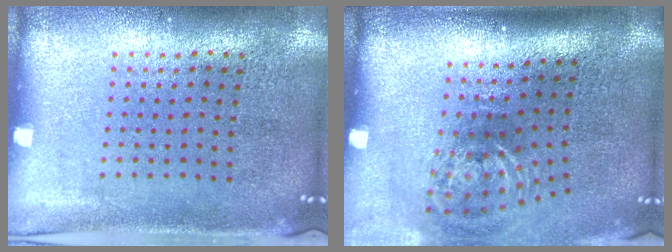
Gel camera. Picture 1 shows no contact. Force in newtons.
{"total": 2.1, "press": 1.3, "slide": 1.7}